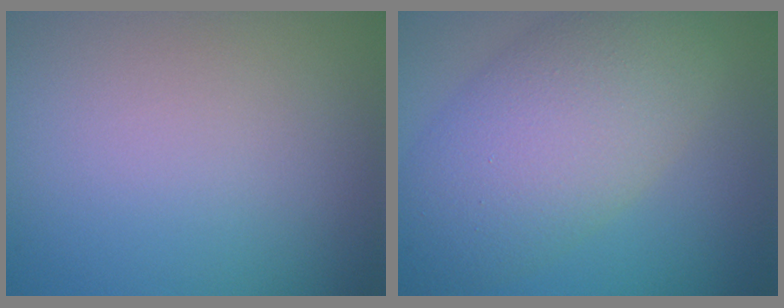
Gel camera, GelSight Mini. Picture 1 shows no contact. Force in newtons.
{"total": 9.2, "press": 9.2, "slide": 0.3}